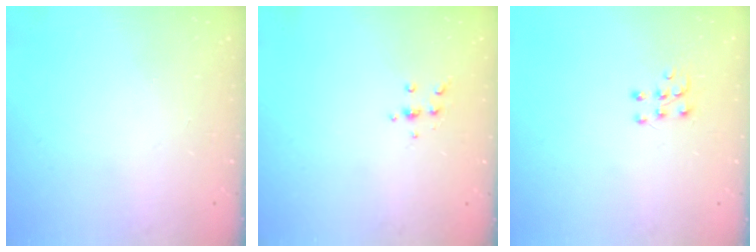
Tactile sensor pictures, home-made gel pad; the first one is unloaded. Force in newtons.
{"total": 4.1, "press": 4.0, "slide": 1.0}
{"total": 6.0, "press": 5.9, "slide": 0.4}